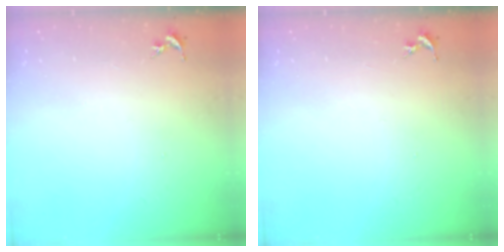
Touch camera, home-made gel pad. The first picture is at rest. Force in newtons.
{"total": 0.0}